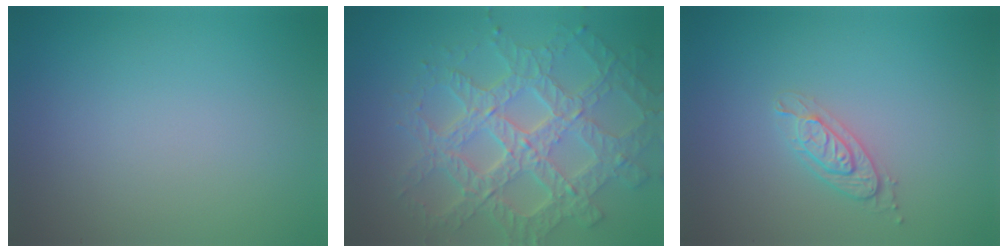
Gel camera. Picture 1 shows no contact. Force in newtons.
{"total": 6.9, "press": 6.0, "slide": 3.4}
{"total": 2.0, "press": 2.0, "slide": 0.5}